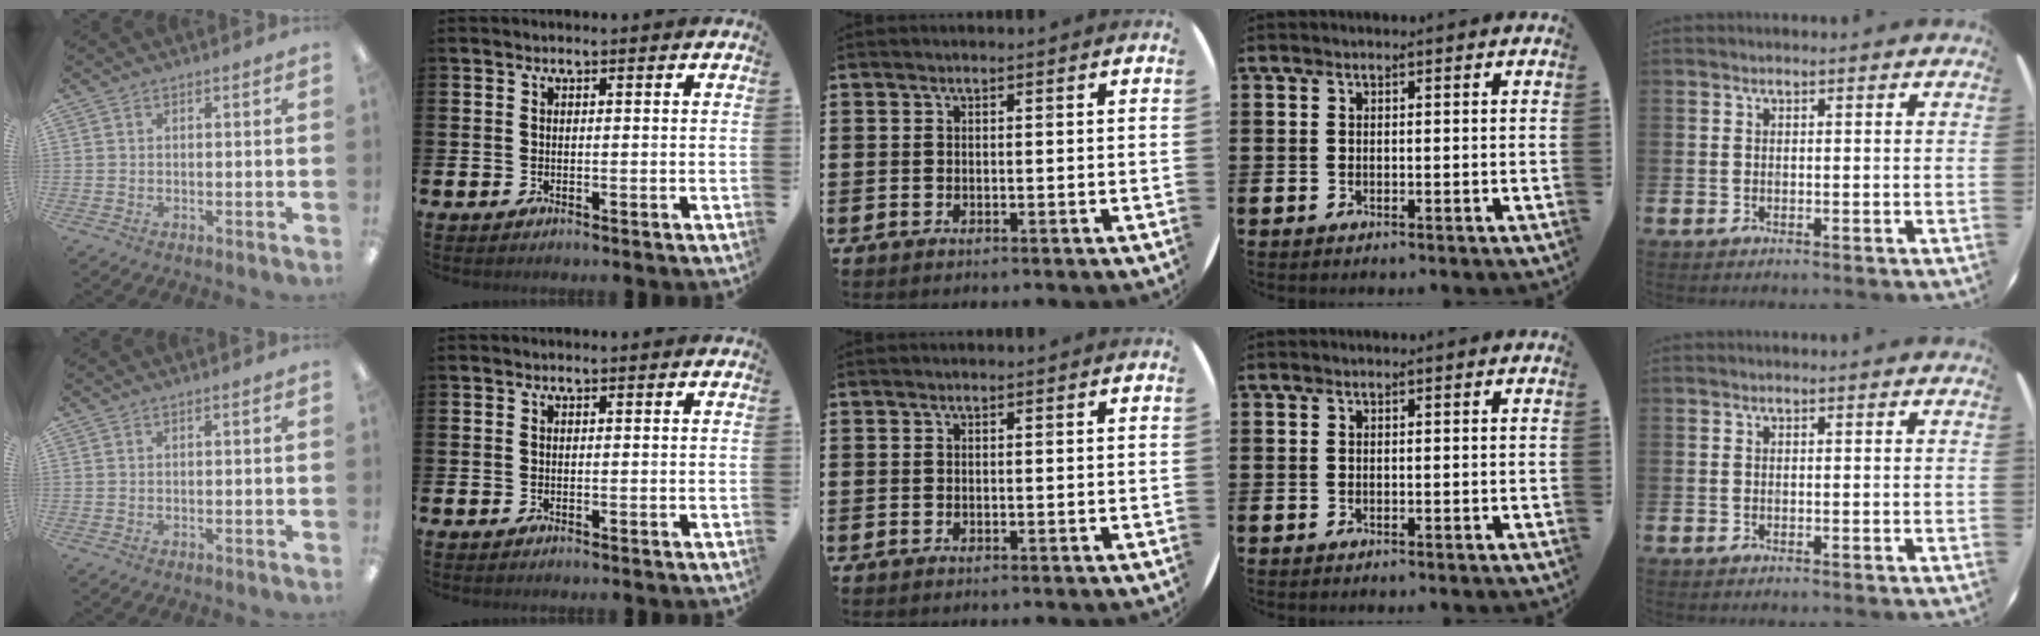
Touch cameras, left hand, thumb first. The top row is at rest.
{}